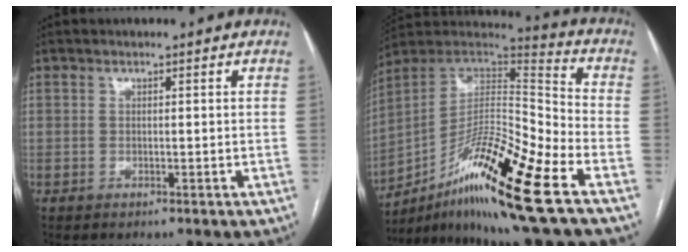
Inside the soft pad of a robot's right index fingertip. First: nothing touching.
{"total": 22.0, "force": [-12.0, 1.3, 18.4], "torque": [-0.318, -0.008, -0.208]}